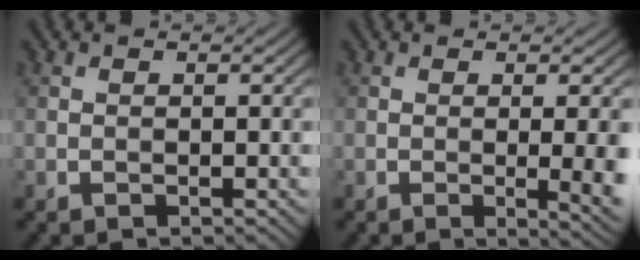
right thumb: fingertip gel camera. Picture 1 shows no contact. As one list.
[{"total": 5.0, "force": [-0.4, 1.1, 4.9], "torque": [-0.068, -0.004, -0.003]}]